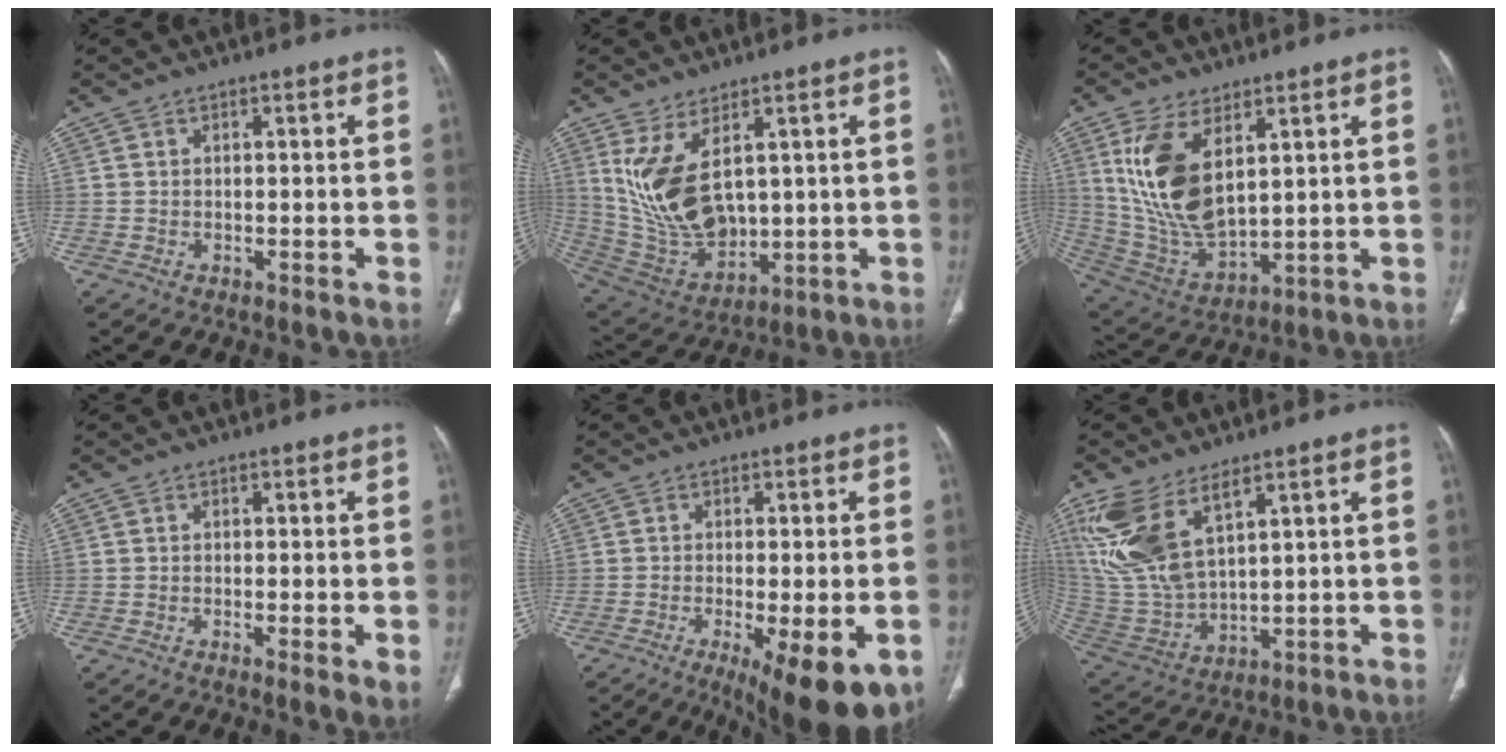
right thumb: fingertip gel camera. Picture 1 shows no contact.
{"total": 14.6, "force": [4.3, 7.9, 11.5], "torque": [-0.215, -0.026, 0.114]}
{"total": 16.1, "force": [5.7, 7.9, 12.9], "torque": [-0.252, -0.026, 0.132]}
{"total": 3.2, "force": [-0.4, 0.7, 3.1], "torque": [-0.057, -0.013, -0.010]}
{"total": 14.0, "force": [-6.0, 4.2, 11.9], "torque": [-0.147, -0.014, -0.081]}
{"total": 15.2, "force": [8.2, 6.7, 10.9], "torque": [-0.237, -0.028, 0.187]}